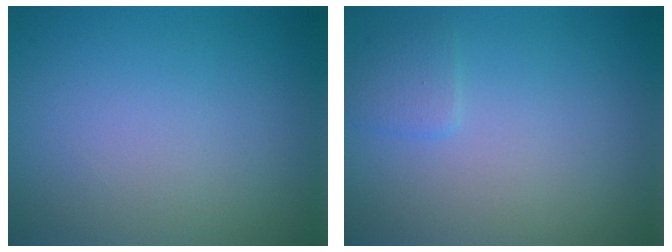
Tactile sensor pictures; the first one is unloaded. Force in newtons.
{"total": 1.2, "press": 1.2, "slide": 0.1}